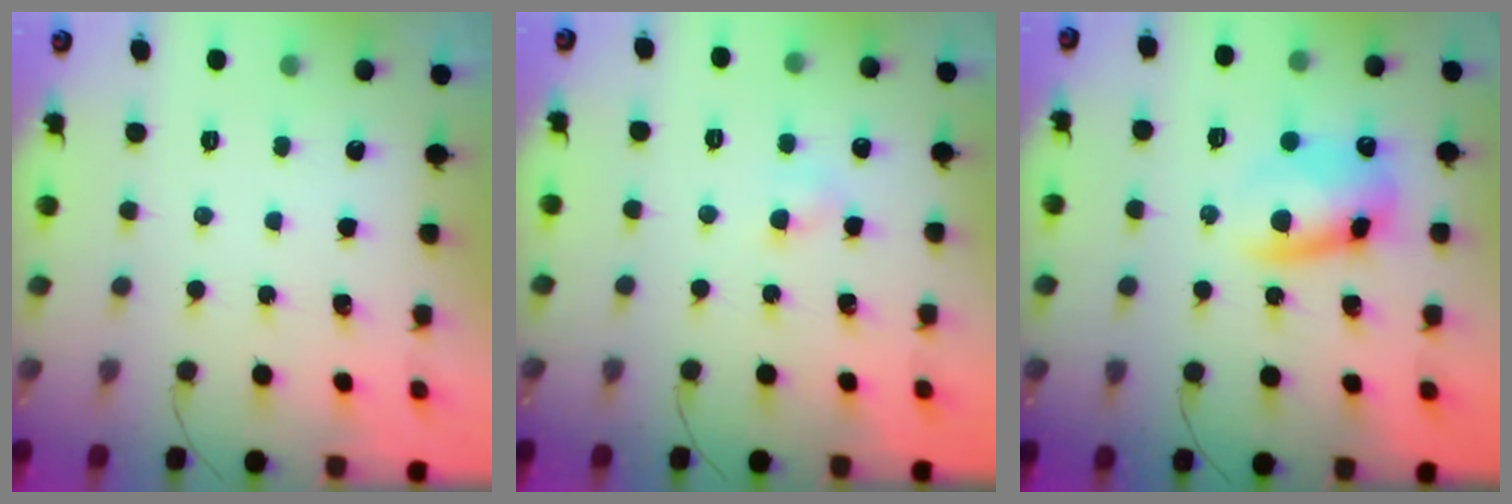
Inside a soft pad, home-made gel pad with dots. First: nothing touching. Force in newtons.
{"total": 3.5, "press": 3.3, "slide": 1.0}
{"total": 9.4, "press": 9.3, "slide": 1.5}